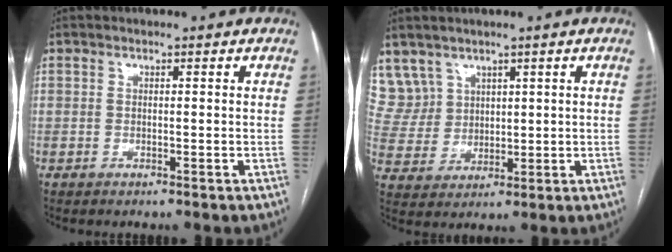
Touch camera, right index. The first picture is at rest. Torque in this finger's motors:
{"motor_torque": [-0.43, 0.57, -0.08, -0.05]}